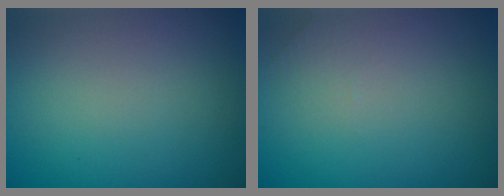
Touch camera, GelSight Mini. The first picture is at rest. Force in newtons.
{"total": 0.5, "press": 0.4, "slide": 0.4}